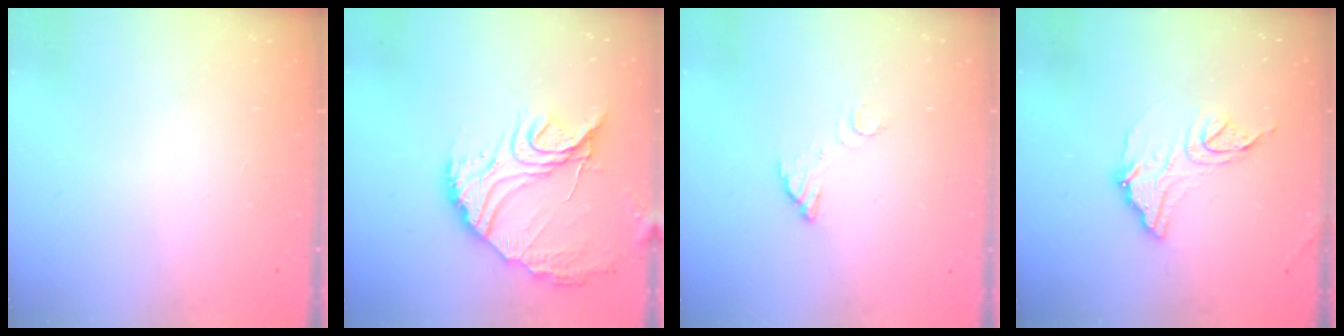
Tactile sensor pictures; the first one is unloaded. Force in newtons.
{"total": 16.8, "press": 16.7, "slide": 1.3}
{"total": 3.5, "press": 3.5, "slide": 0.3}
{"total": 12.2, "press": 12.2, "slide": 0.6}